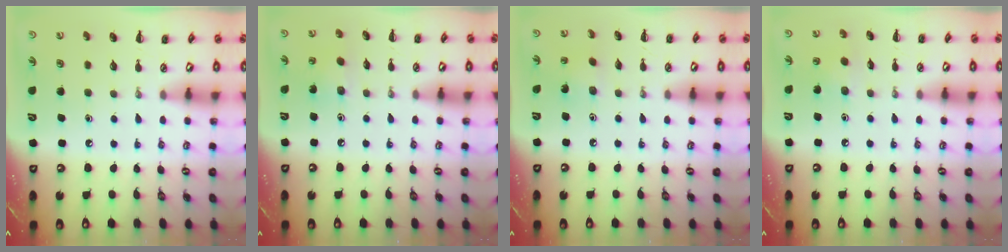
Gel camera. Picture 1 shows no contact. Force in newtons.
{"total": 3.9, "press": 3.8, "slide": 1.1}
{"total": 2.5, "press": 2.4, "slide": 0.8}
{"total": 3.5, "press": 3.3, "slide": 1.1}